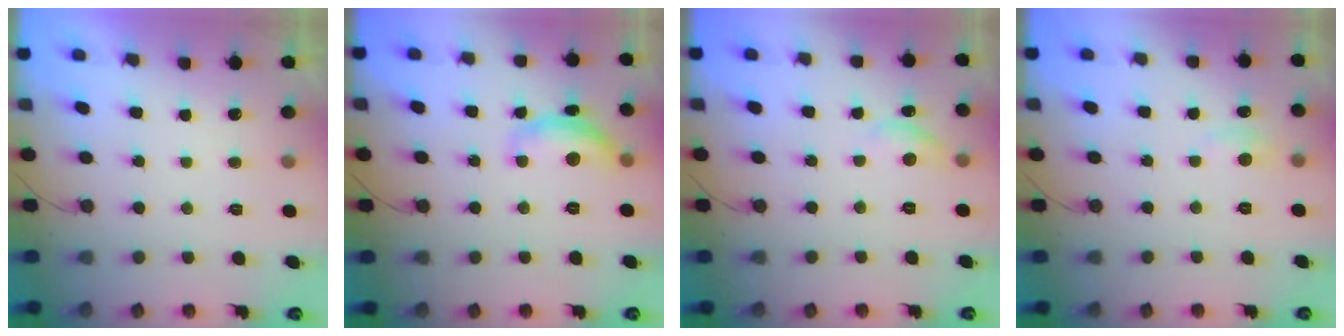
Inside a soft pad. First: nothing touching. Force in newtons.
{"total": 11.4, "press": 11.4, "slide": 0.6}
{"total": 6.6, "press": 6.5, "slide": 0.7}
{"total": 3.5, "press": 3.4, "slide": 0.4}